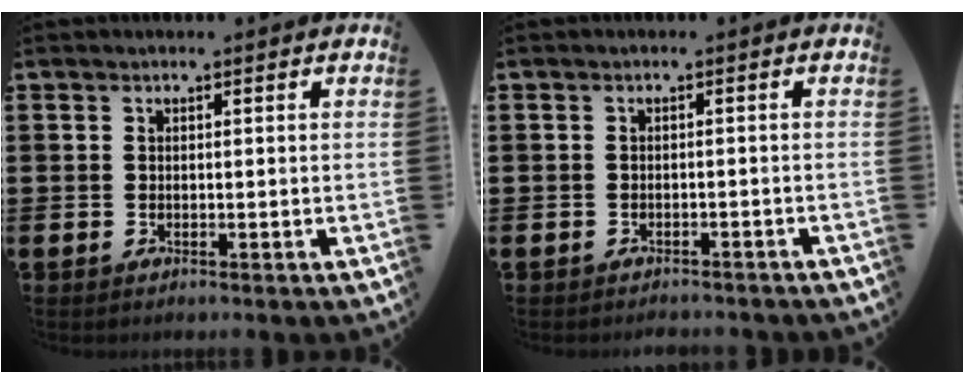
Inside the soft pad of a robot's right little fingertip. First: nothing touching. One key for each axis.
{"total": 1.0, "fx": -1.0, "fy": 0.1, "fz": 0.0, "tx": -0.003, "ty": 0.001, "tz": -0.021}